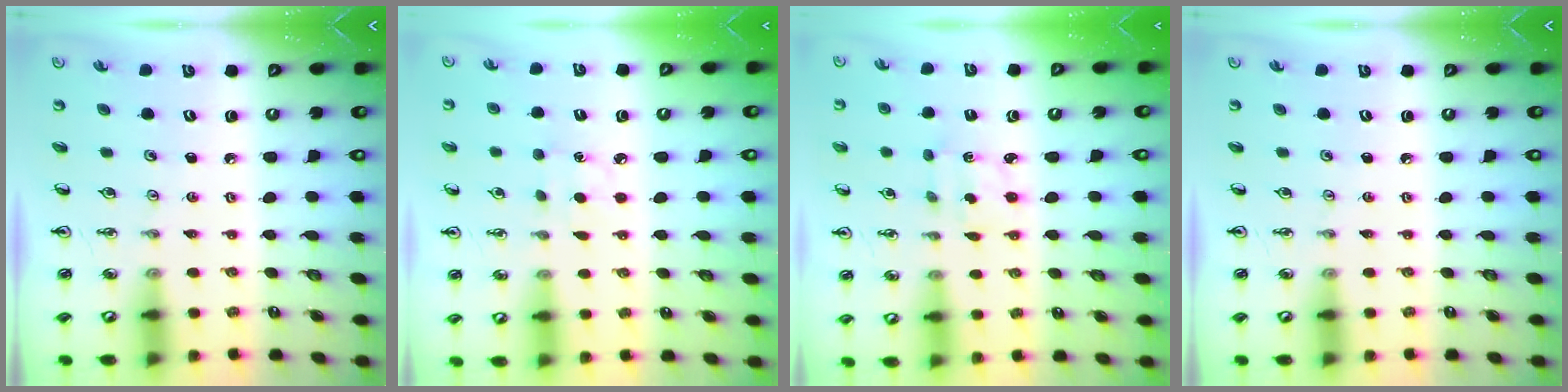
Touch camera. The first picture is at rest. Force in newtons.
{"total": 4.9, "press": 4.9, "slide": 0.5}
{"total": 2.8, "press": 2.8, "slide": 0.5}
{"total": 0.0}